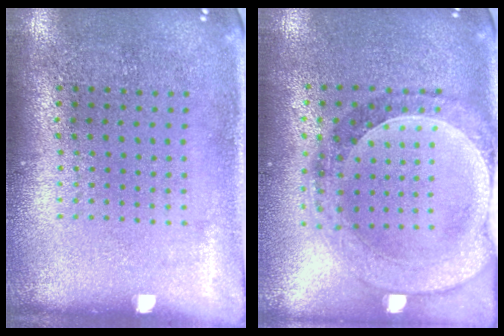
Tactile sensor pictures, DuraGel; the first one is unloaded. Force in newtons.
{"total": 1.5, "press": 1.5, "slide": 0.4}